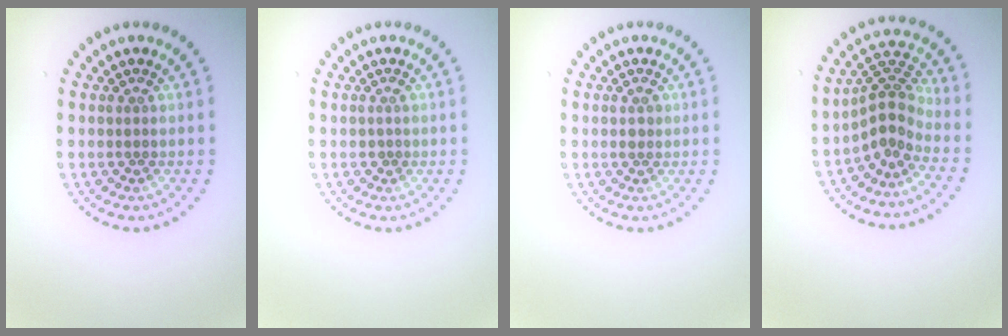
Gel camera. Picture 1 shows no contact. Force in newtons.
{"total": 0.6, "press": 0.6, "slide": 0.2}
{"total": 1.0, "press": 1.0, "slide": 0.2}
{"total": 3.6, "press": 2.8, "slide": 2.3}